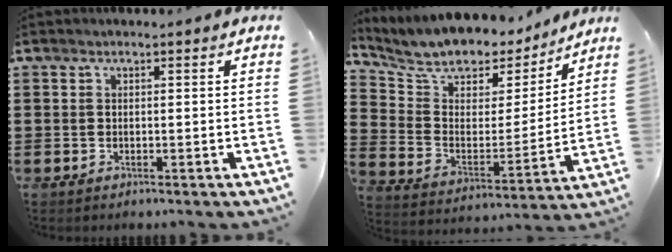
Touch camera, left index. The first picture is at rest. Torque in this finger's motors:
{"motor_torque": [1.07, -1.07, 0.63, 0.16]}